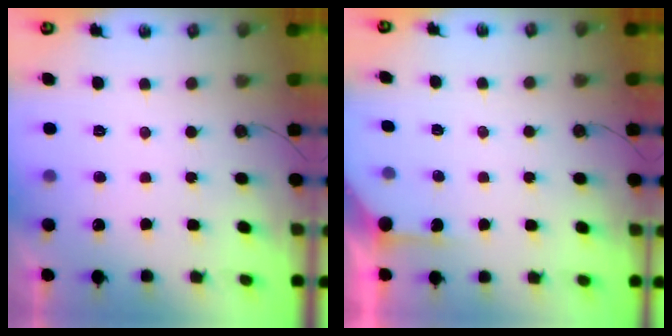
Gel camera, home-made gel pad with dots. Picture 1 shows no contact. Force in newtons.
{"total": 1.9, "press": 1.9, "slide": 0.3}